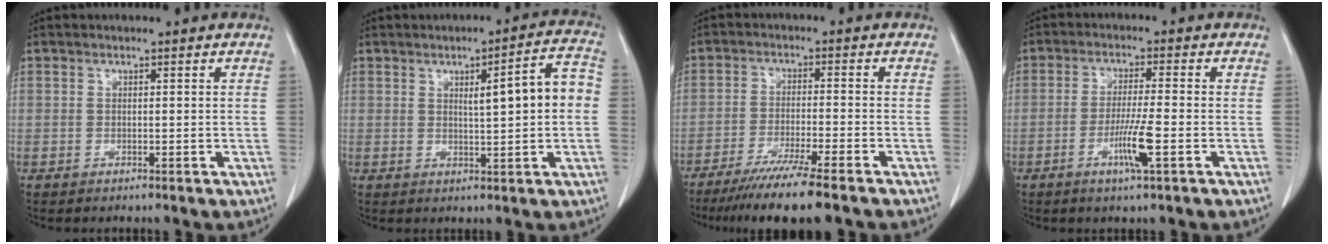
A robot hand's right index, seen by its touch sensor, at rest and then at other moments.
{"total": 8.0, "force": [0.6, 0.7, 7.9], "torque": [-0.109, 0.021, 0.008]}
{"total": 9.9, "force": [-7.7, -0.8, 6.2], "torque": [-0.093, -0.029, -0.126]}
{"total": 5.9, "force": [-2.3, -0.3, 5.4], "torque": [-0.101, -0.011, -0.043]}